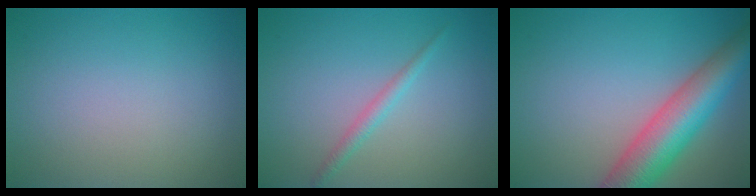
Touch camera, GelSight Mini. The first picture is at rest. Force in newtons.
{"total": 1.3, "press": 1.3, "slide": 0.0}
{"total": 8.2, "press": 8.2, "slide": 0.4}